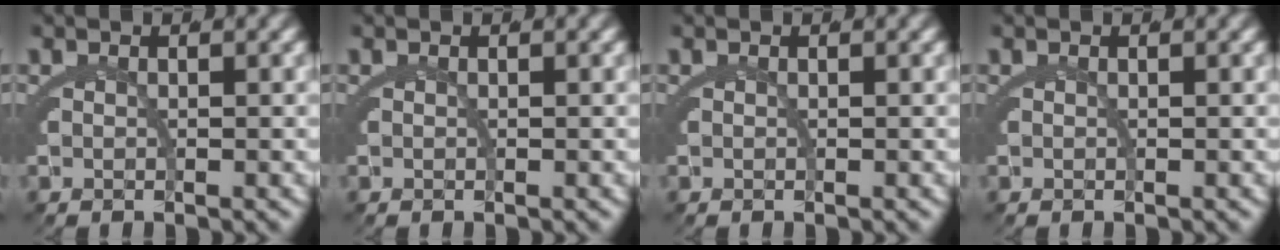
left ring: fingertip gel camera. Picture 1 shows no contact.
{"total": 0.0}
{"total": 0.0}
{"total": 0.0}